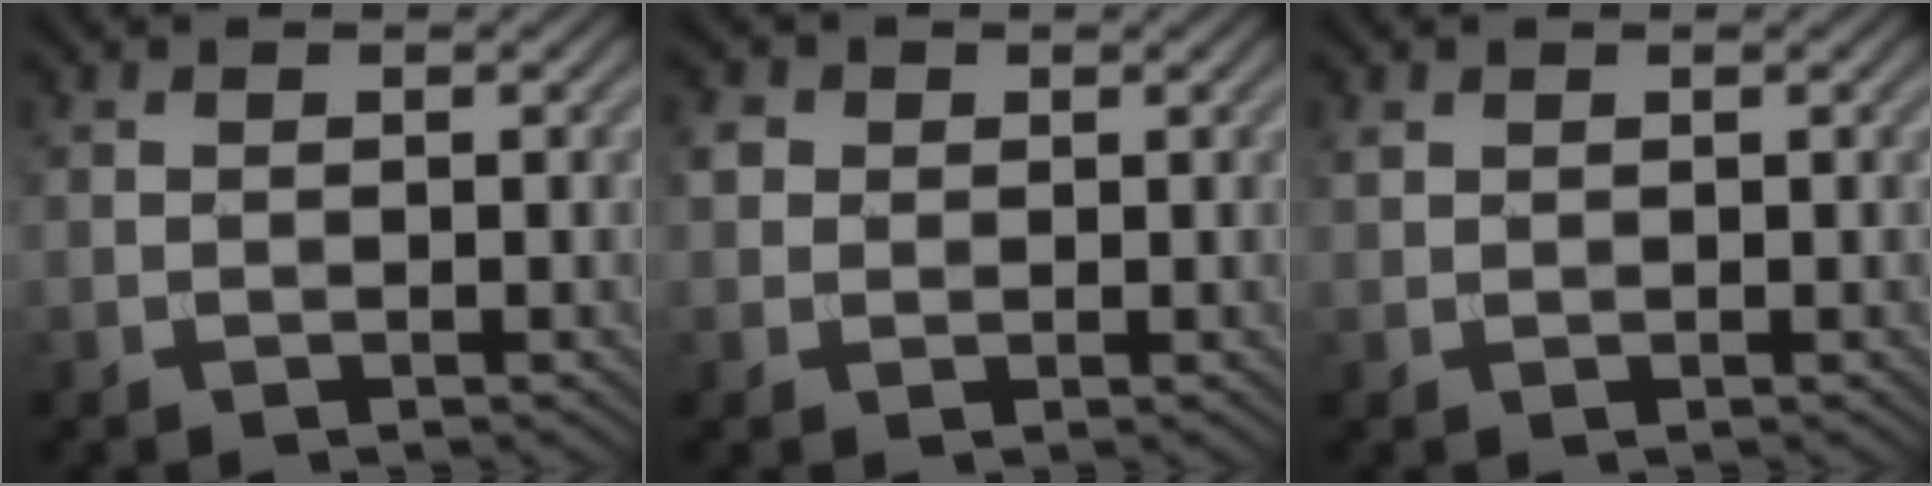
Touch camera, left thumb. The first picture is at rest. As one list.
[{"total": 2.3, "force": [0.5, 2.1, 0.8], "torque": [-0.021, 0.001, 0.007]}, {"total": 0.7, "force": [0.5, 0.4, 0.2], "torque": [-0.009, -0.001, 0.013]}]